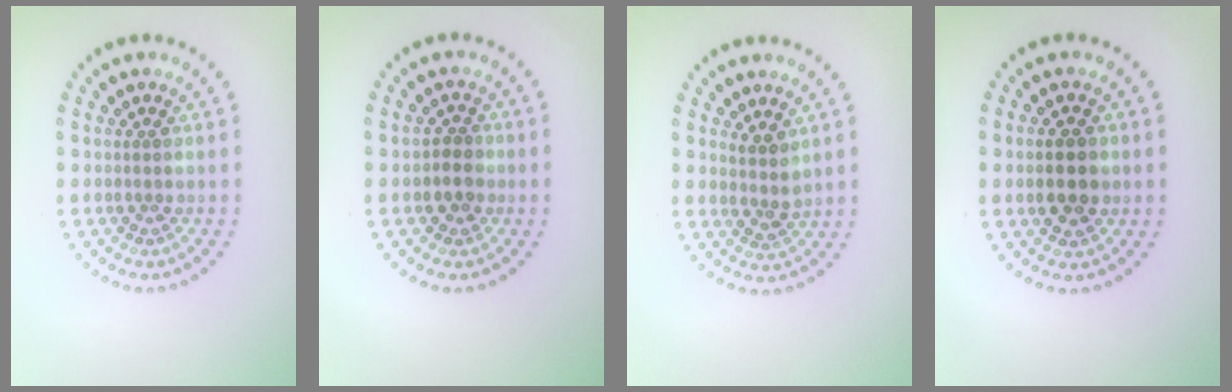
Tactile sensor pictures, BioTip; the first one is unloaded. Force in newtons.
{"total": 2.0, "press": 1.9, "slide": 0.7}
{"total": 1.8, "press": 1.4, "slide": 1.1}
{"total": 3.8, "press": 3.8, "slide": 0.2}